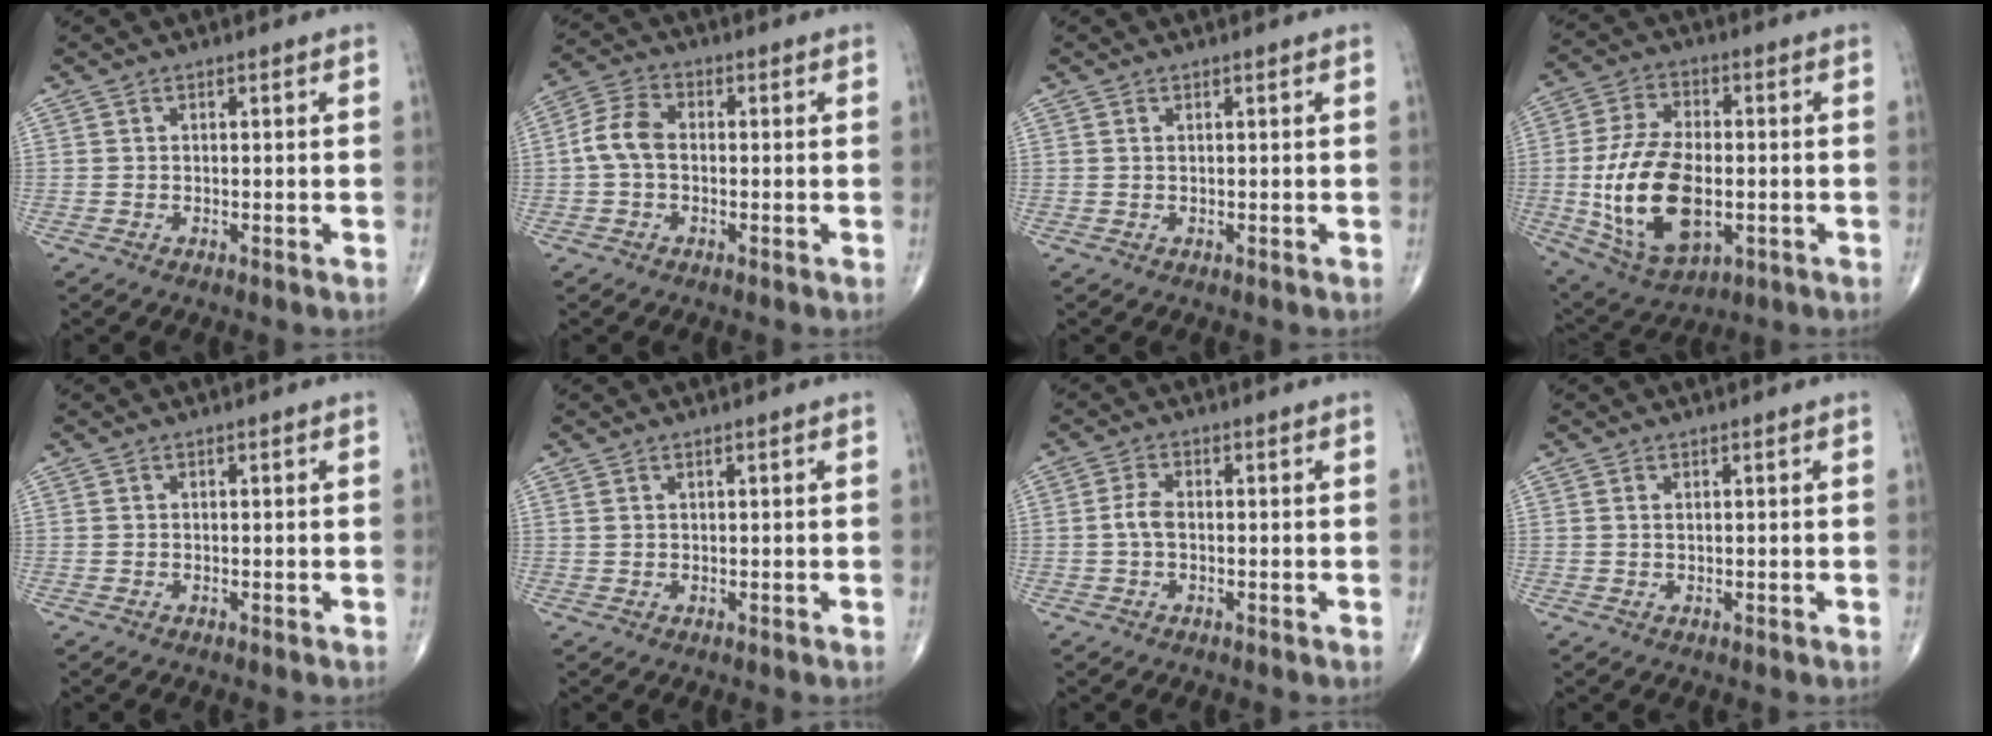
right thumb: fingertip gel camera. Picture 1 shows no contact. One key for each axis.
{"total": 5.9, "fx": -0.4, "fy": 3.8, "fz": 4.5, "tx": -0.091, "ty": 0.018, "tz": -0.017}
{"total": 0.0}
{"total": 18.4, "fx": -2.6, "fy": 10.1, "fz": 15.1, "tx": -0.283, "ty": 0.001, "tz": -0.031}
{"total": 0.0}
{"total": 0.6, "fx": 0.5, "fy": 0.1, "fz": 0.4, "tx": -0.010, "ty": 0.002, "tz": 0.013}
{"total": 2.7, "fx": -0.3, "fy": 1.4, "fz": 2.3, "tx": -0.052, "ty": 0.007, "tz": -0.010}
{"total": 0.5, "fx": 0.3, "fy": 0.1, "fz": 0.4, "tx": -0.012, "ty": 0.003, "tz": 0.007}